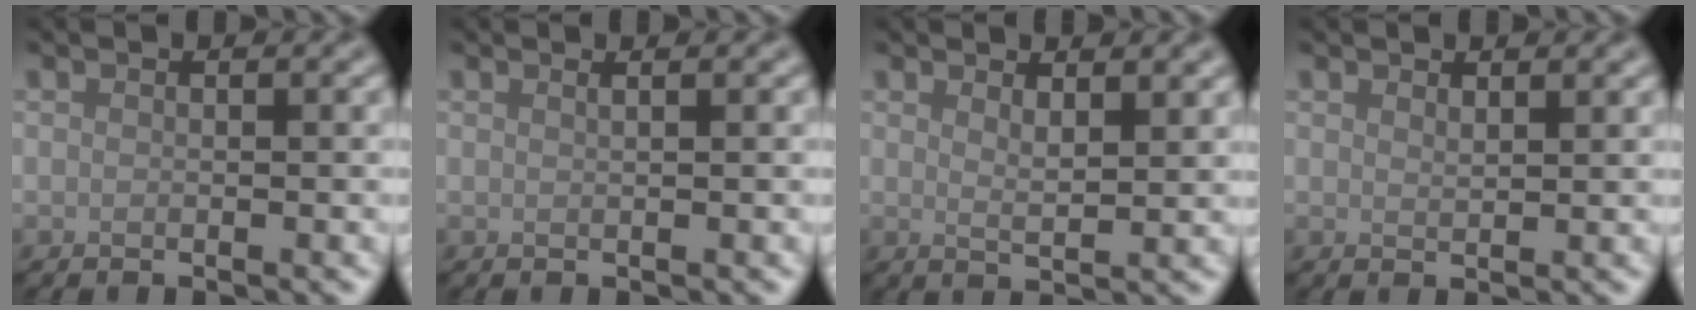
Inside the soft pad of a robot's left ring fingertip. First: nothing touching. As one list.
[{"total": 1.4, "force": [0.8, 0.7, 0.9], "torque": [0.001, -0.002, -0.003]}, {"total": 2.2, "force": [1.5, 0.6, 1.5], "torque": [-0.021, -0.005, 0.027]}, {"total": 1.0, "force": [0.9, 0.2, 0.4], "torque": [-0.008, -0.001, 0.017]}]